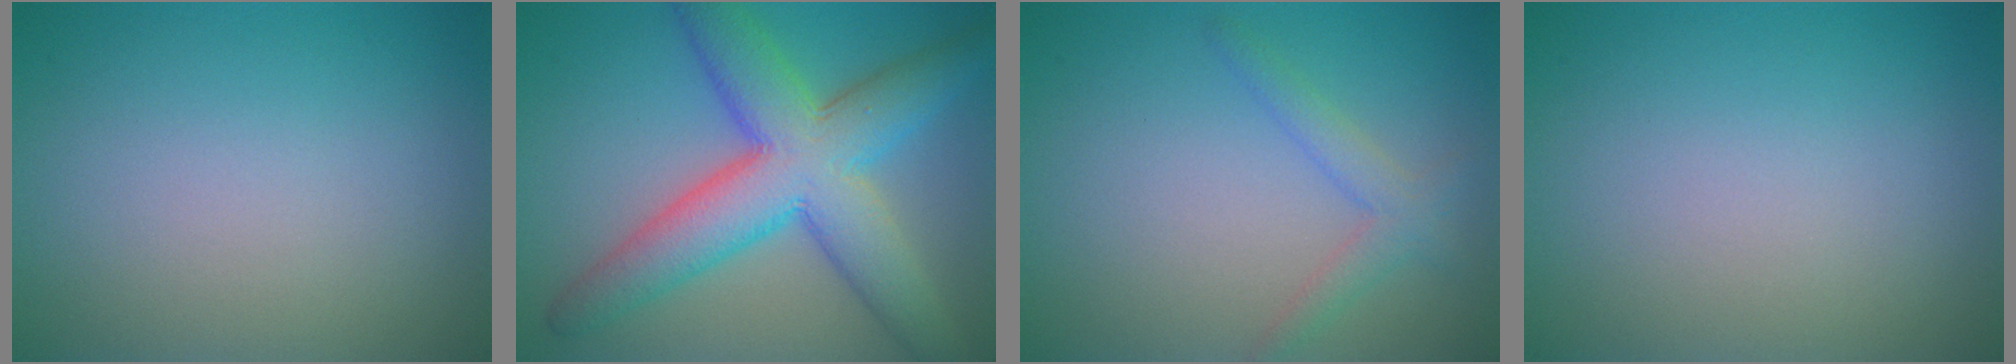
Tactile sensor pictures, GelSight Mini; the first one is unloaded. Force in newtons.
{"total": 9.5, "press": 9.5, "slide": 0.2}
{"total": 2.1, "press": 2.1, "slide": 0.1}
{"total": 0.0}